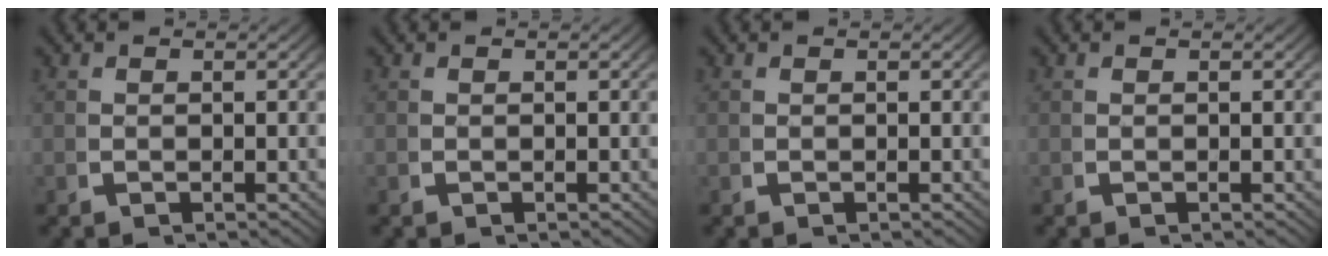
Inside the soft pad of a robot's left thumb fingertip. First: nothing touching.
{"total": 0.0}
{"total": 0.0}
{"total": 0.0}